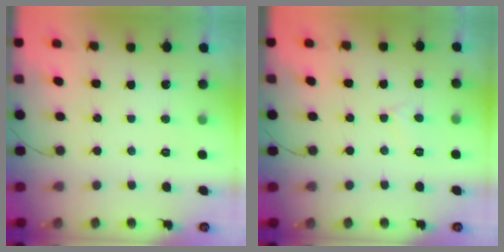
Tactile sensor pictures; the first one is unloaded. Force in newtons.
{"total": 3.1, "press": 3.1, "slide": 0.2}